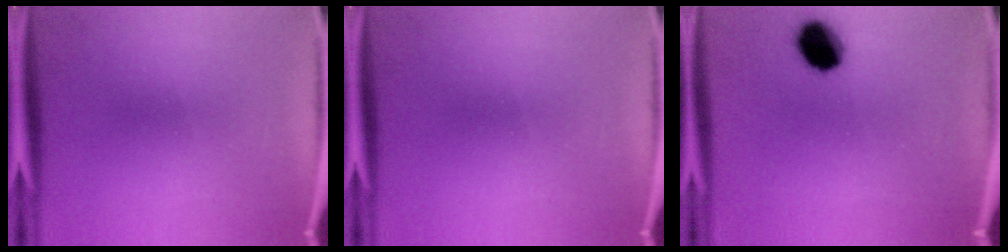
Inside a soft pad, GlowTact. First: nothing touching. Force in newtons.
{"total": 0.0}
{"total": 9.2}